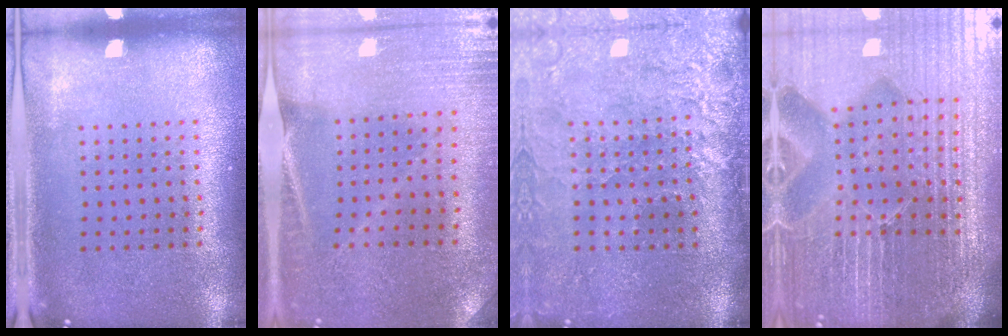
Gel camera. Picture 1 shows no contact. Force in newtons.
{"total": 0.5, "press": 0.5, "slide": 0.0}
{"total": 4.3, "press": 3.5, "slide": 2.5}
{"total": 7.0, "press": 6.2, "slide": 3.4}